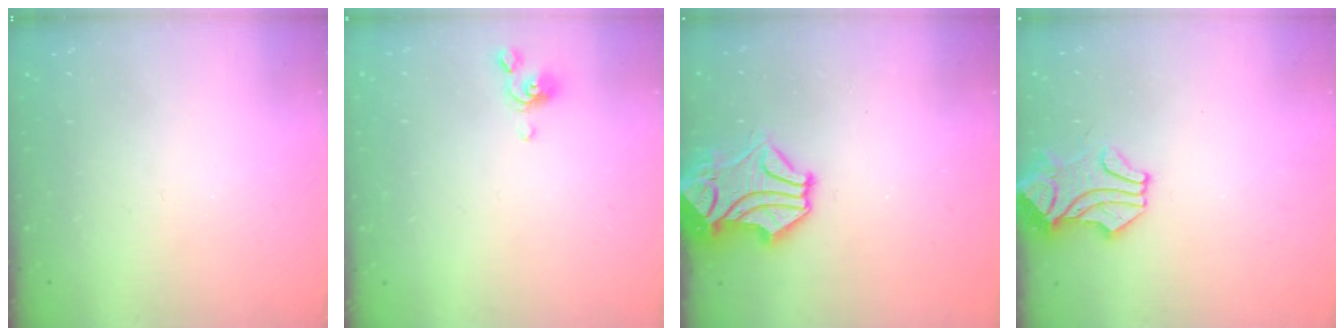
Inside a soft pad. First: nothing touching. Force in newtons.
{"total": 2.3, "press": 2.3, "slide": 0.6}
{"total": 3.2, "press": 2.8, "slide": 1.6}
{"total": 1.8, "press": 1.7, "slide": 0.5}